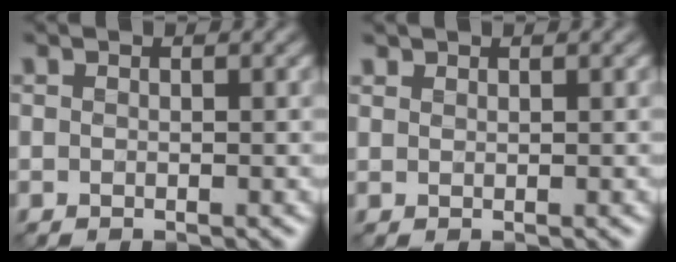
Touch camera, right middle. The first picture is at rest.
{"total": 0.8, "force": [0.8, 0.2, -0.2], "torque": [0.002, -0.001, 0.017]}